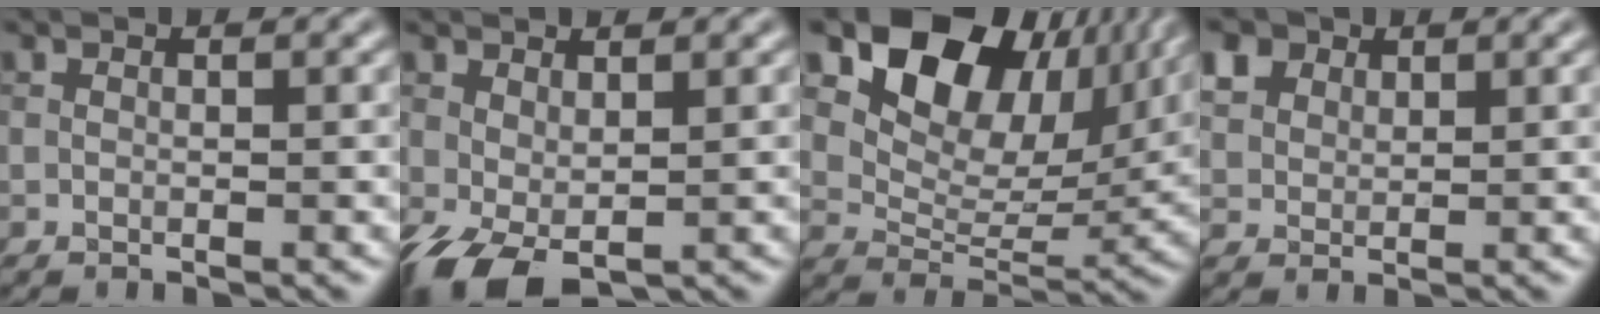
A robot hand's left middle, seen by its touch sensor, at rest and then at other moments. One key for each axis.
{"total": 4.0, "fx": -0.9, "fy": 2.3, "fz": 3.2, "tx": -0.073, "ty": -0.004, "tz": -0.012}
{"total": 12.7, "fx": 7.8, "fy": 7.5, "fz": 6.7, "tx": -0.117, "ty": 0.009, "tz": 0.138}
{"total": 4.2, "fx": 2.7, "fy": 2.8, "fz": 1.7, "tx": -0.057, "ty": 0.004, "tz": 0.056}